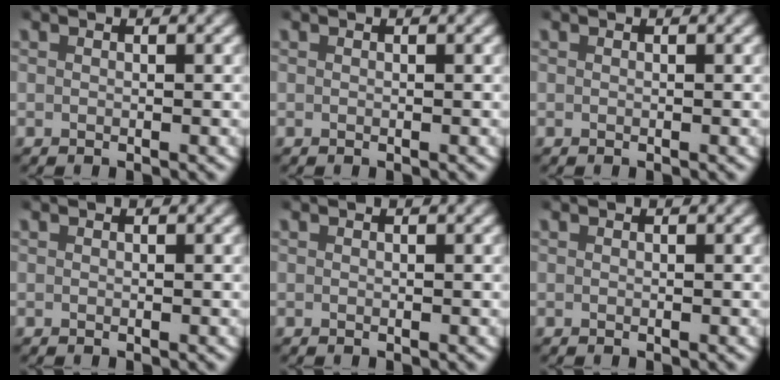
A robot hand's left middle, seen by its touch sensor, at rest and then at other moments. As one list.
[{"total": 0.0}, {"total": 0.0}, {"total": 0.0}, {"total": 0.0}, {"total": 0.0}]